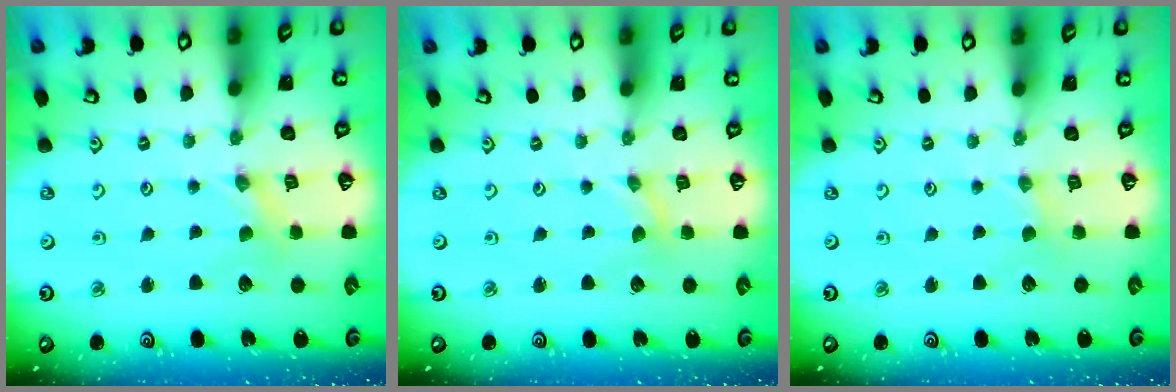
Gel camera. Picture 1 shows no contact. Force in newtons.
{"total": 0.0}
{"total": 0.0}